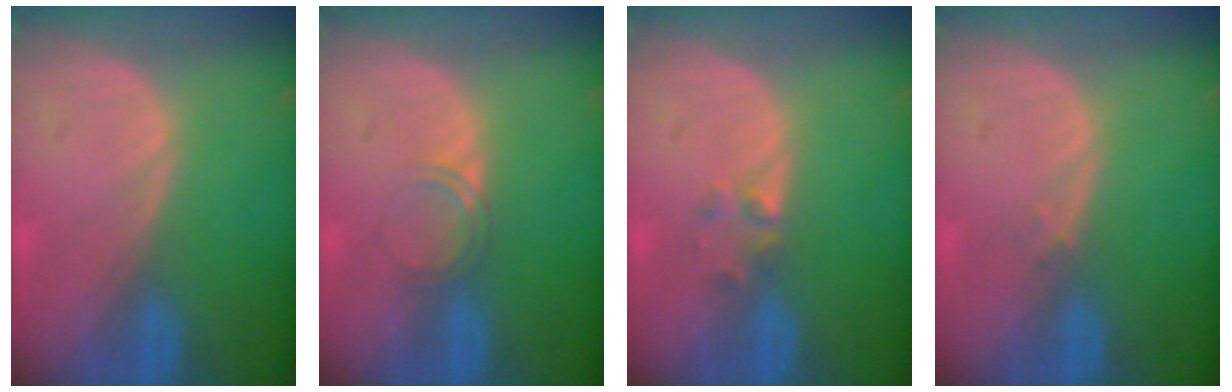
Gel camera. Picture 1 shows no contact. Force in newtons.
{"total": 2.0, "press": 2.0, "slide": 0.2}
{"total": 1.6, "press": 1.4, "slide": 0.9}
{"total": 0.7, "press": 0.7, "slide": 0.1}